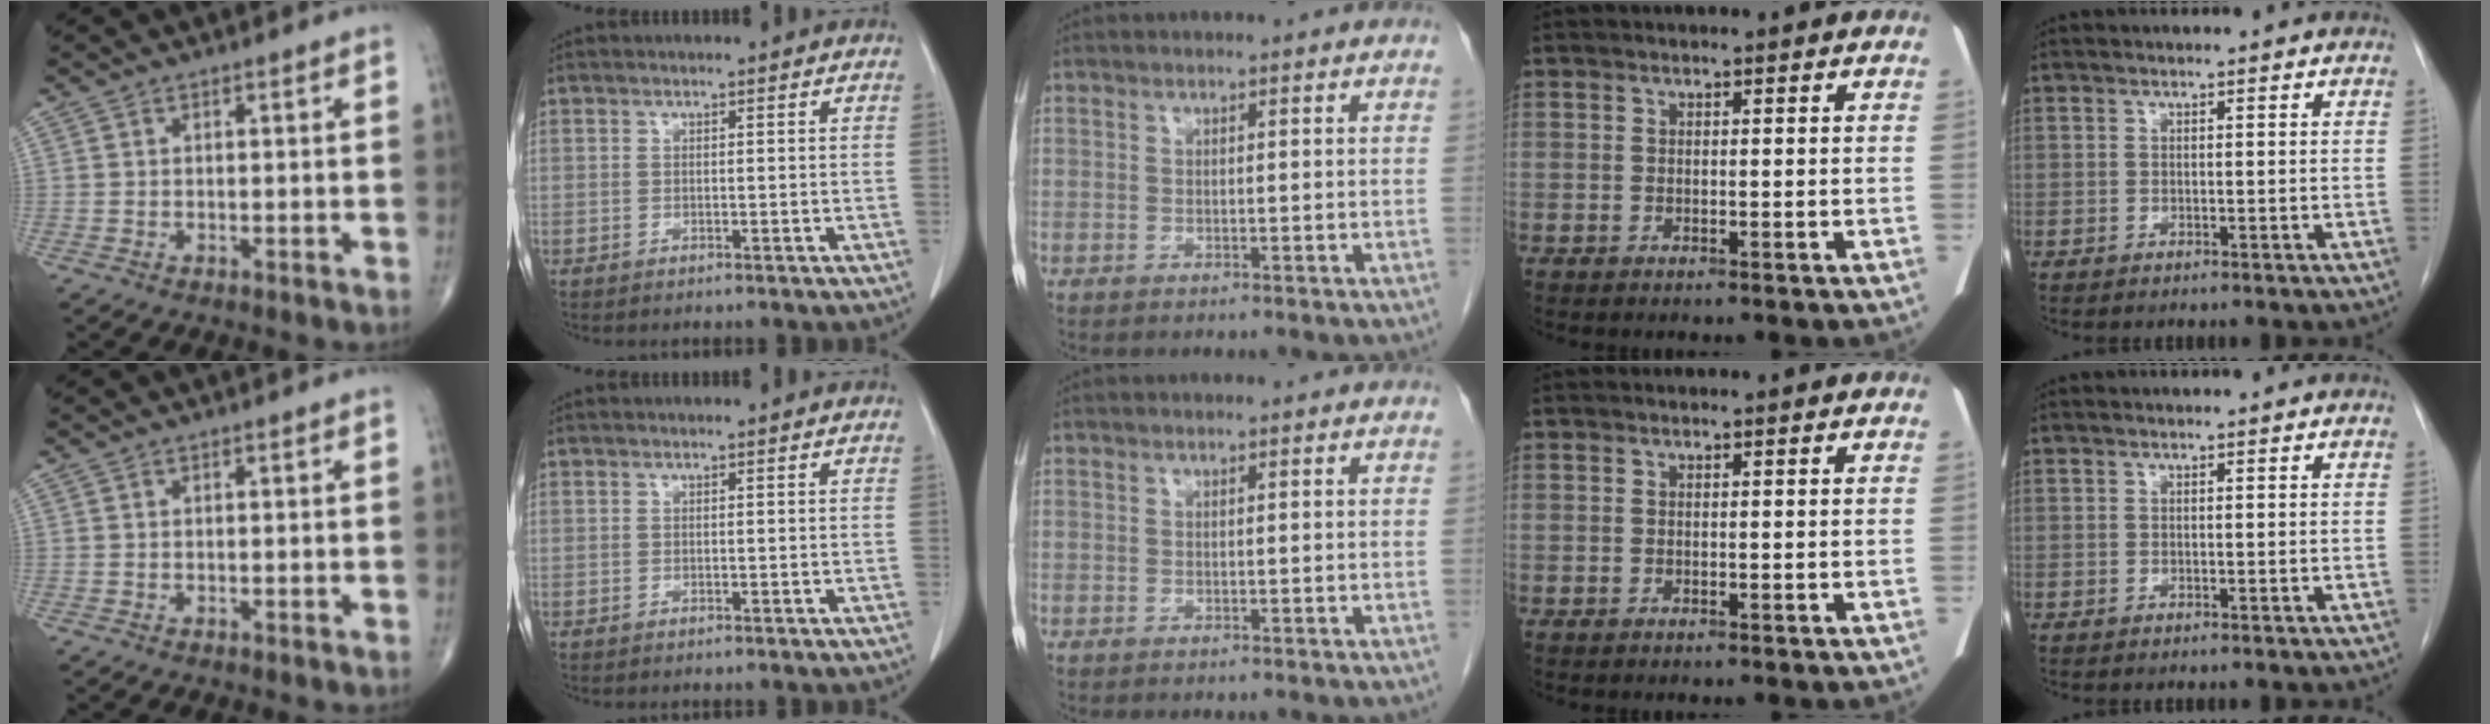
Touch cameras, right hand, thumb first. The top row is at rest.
{}